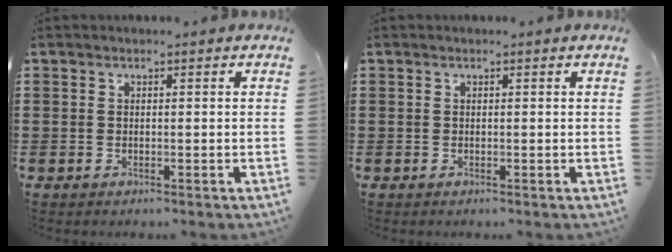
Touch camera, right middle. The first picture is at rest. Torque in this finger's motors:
{"motor_torque": [-0.45, -0.37, -0.02, -0.01]}